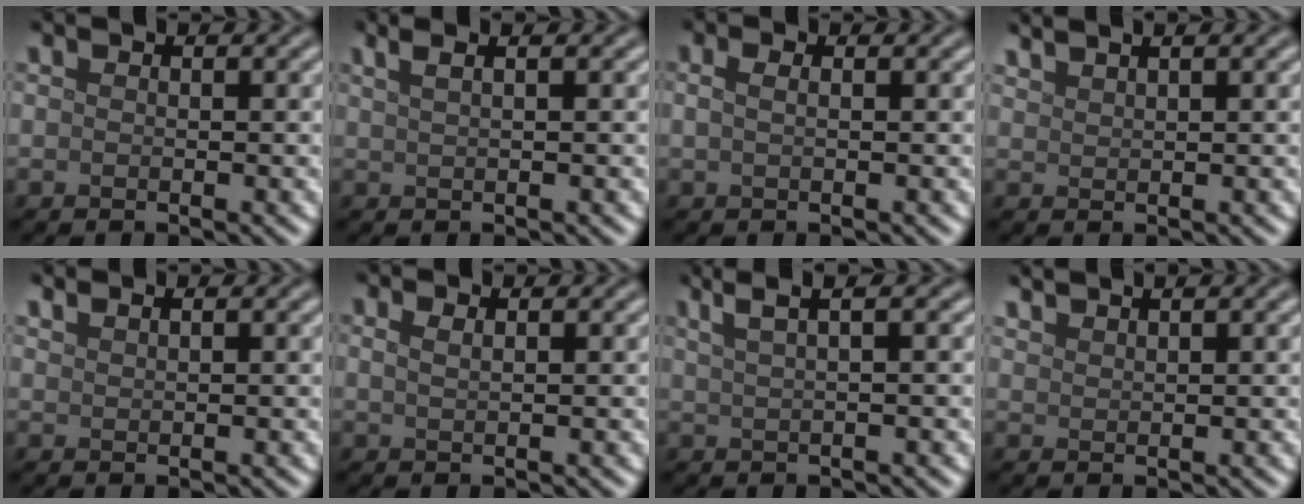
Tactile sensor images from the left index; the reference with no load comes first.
{"total": 4.6, "force": [2.6, 2.2, 3.1], "torque": [-0.022, 0.033, 0.007]}
{"total": 2.4, "force": [1.1, 1.3, 1.7], "torque": [-0.017, 0.009, -0.005]}
{"total": 2.9, "force": [2.3, 0.9, 1.6], "torque": [-0.008, 0.014, 0.018]}
{"total": 1.0, "force": [1.0, 0.1, 0.2], "torque": [-0.005, 0.000, 0.018]}
{"total": 1.6, "force": [0.9, 0.7, 1.1], "torque": [-0.010, 0.003, 0.003]}
{"total": 4.5, "force": [2.9, 1.3, 3.2], "torque": [-0.040, 0.018, 0.022]}
{"total": 2.1, "force": [1.9, 0.4, 0.8], "torque": [-0.009, 0.009, 0.029]}